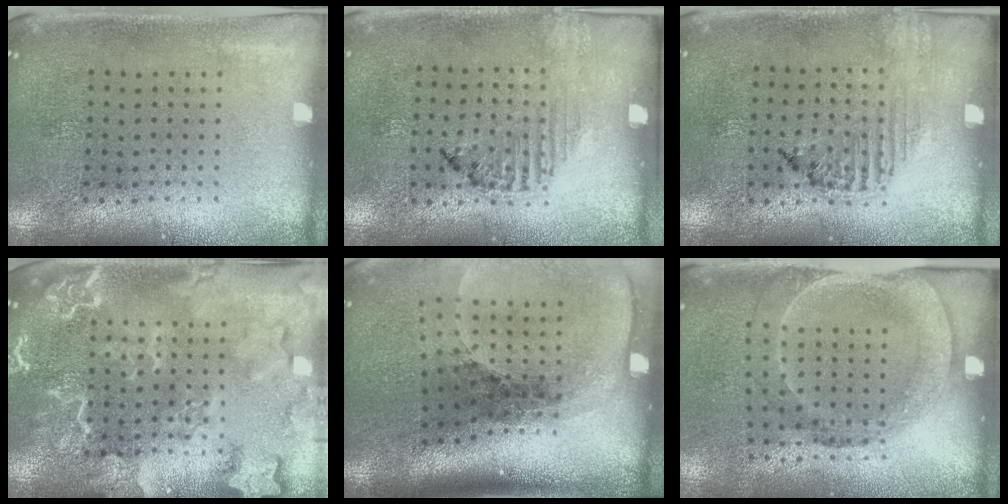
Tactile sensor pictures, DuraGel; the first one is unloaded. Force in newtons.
{"total": 1.3, "press": 1.2, "slide": 0.4}
{"total": 1.2, "press": 1.2, "slide": 0.2}
{"total": 4.8, "press": 4.8, "slide": 0.7}
{"total": 2.6, "press": 1.8, "slide": 1.8}
{"total": 1.7, "press": 1.2, "slide": 1.2}